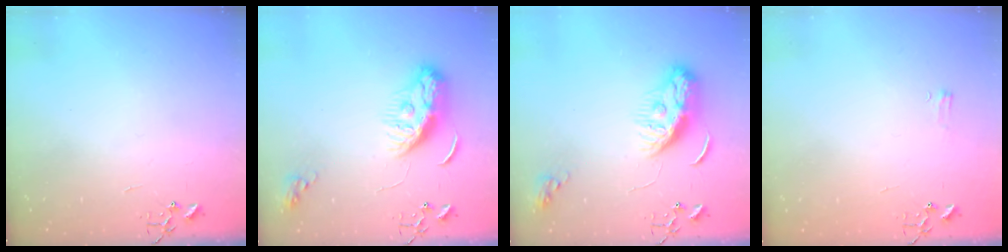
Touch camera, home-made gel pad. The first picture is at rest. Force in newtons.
{"total": 9.4, "press": 9.4, "slide": 0.8}
{"total": 9.4, "press": 9.4, "slide": 0.8}
{"total": 4.0, "press": 4.0, "slide": 0.5}